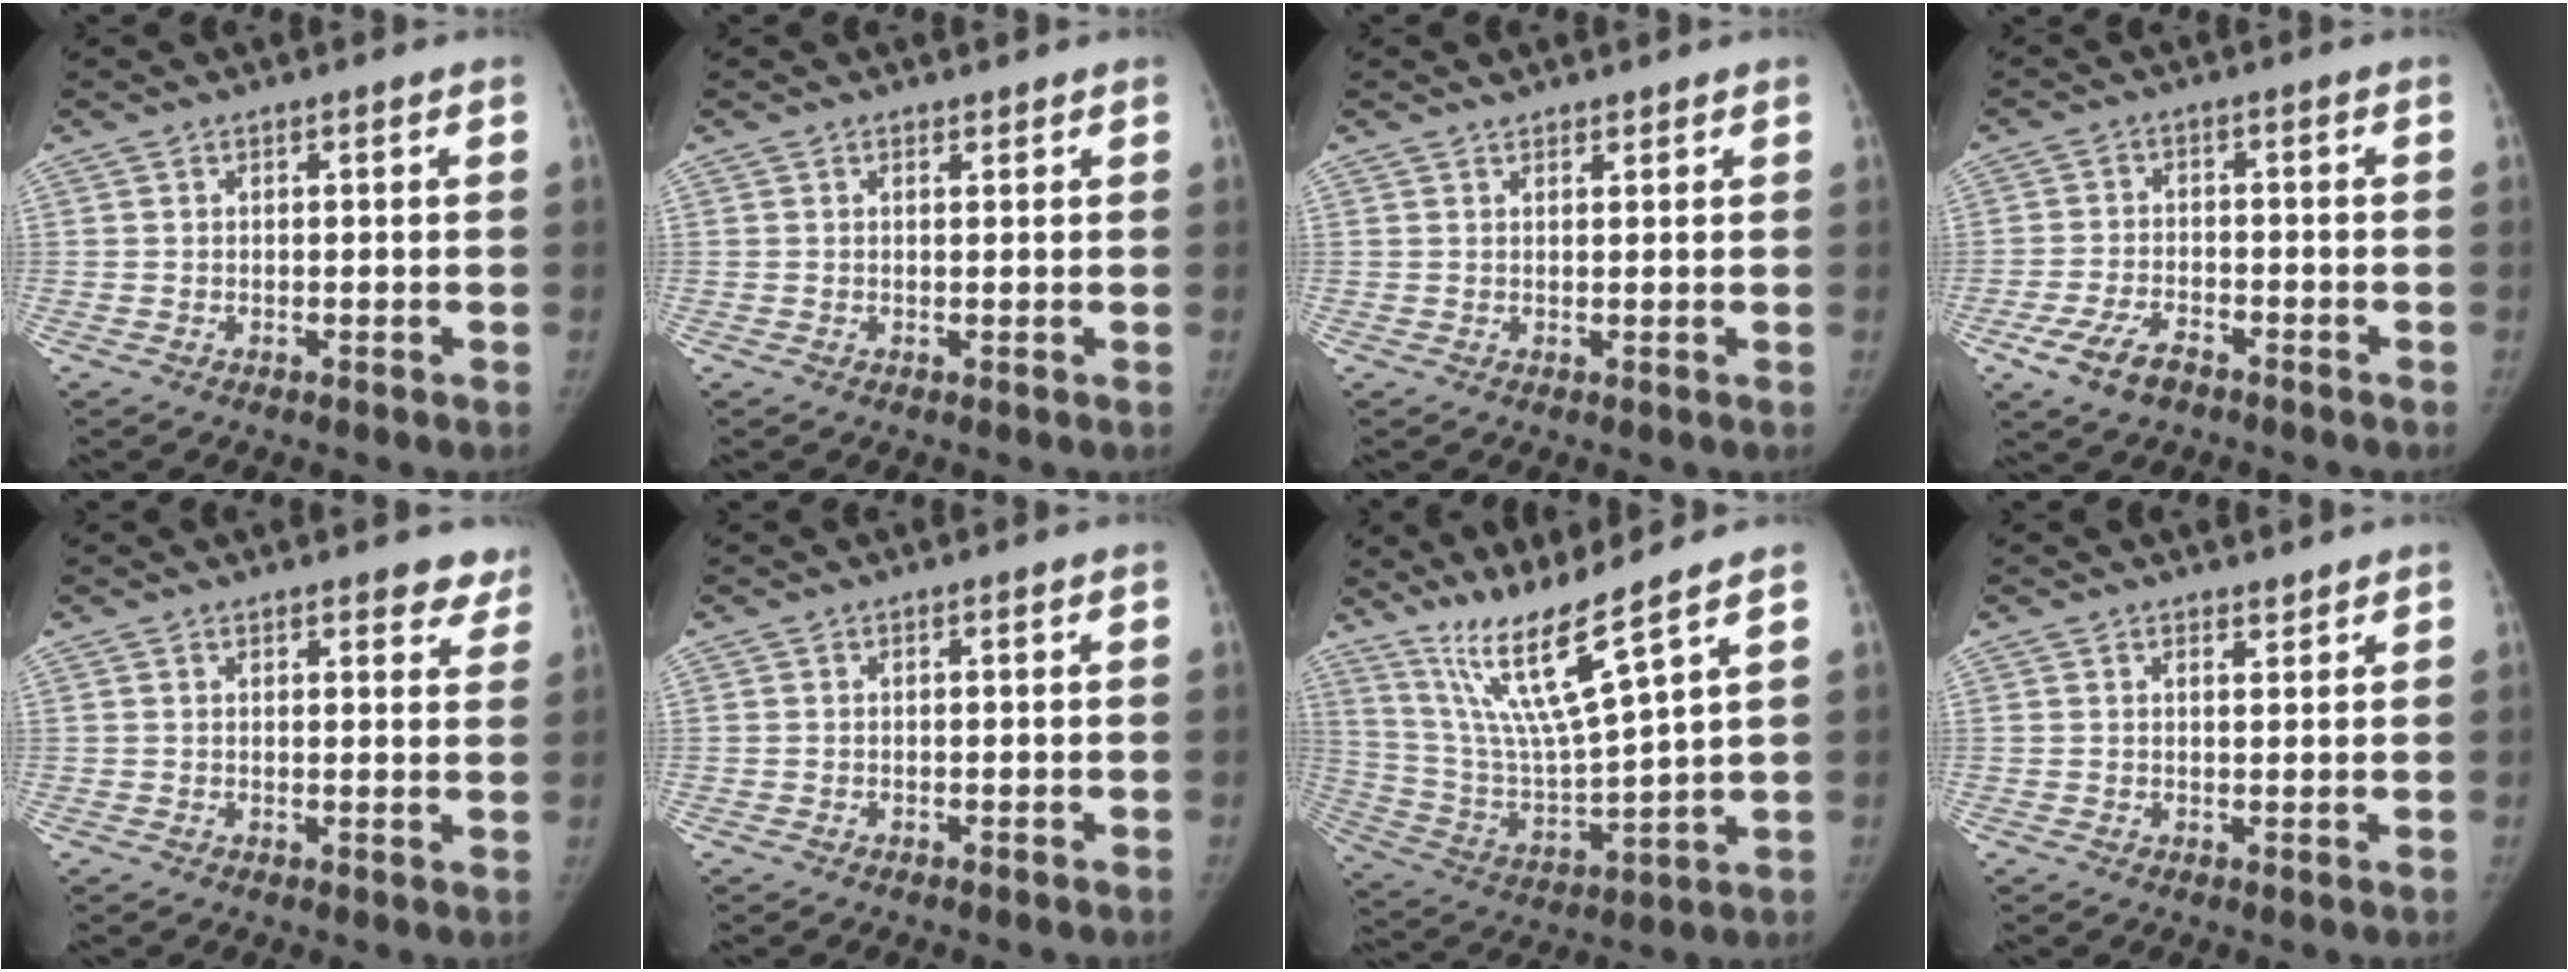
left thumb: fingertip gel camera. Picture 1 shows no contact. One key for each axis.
{"total": 0.8, "fx": 0.7, "fy": 0.4, "fz": 0.2, "tx": -0.003, "ty": -0.006, "tz": 0.010}
{"total": 1.6, "fx": 1.4, "fy": 0.7, "fz": 0.4, "tx": 0.003, "ty": -0.008, "tz": 0.022}
{"total": 6.7, "fx": -4.0, "fy": 3.5, "fz": 4.0, "tx": -0.086, "ty": 0.012, "tz": -0.073}
{"total": 5.1, "fx": 4.3, "fy": 2.1, "fz": 1.9, "tx": 0.015, "ty": -0.018, "tz": 0.041}
{"total": 0.0}
{"total": 14.0, "fx": 10.1, "fy": -0.7, "fz": 9.7, "tx": -0.179, "ty": -0.068, "tz": 0.206}
{"total": 1.6, "fx": 1.4, "fy": 0.7, "fz": 0.4, "tx": 0.004, "ty": -0.011, "tz": 0.020}